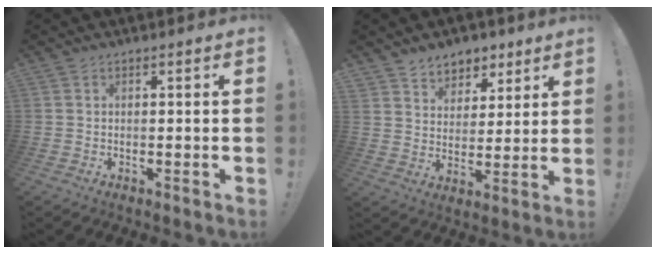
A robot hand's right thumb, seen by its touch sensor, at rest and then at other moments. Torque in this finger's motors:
{"motor_torque": [-0.03, 0.06, 0.19, 0.23, 0.15]}